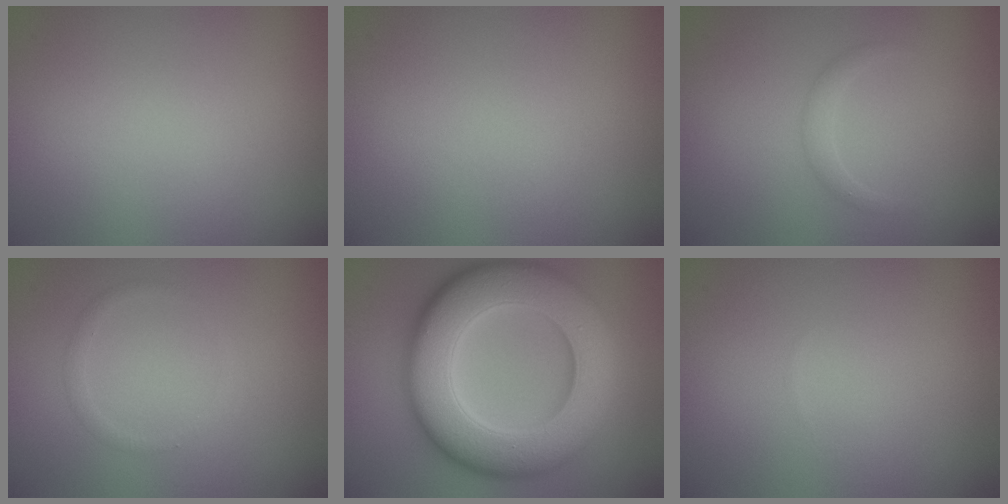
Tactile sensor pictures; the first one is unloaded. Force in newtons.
{"total": 0.0}
{"total": 1.1, "press": 1.1, "slide": 0.1}
{"total": 0.9, "press": 0.9, "slide": 0.1}
{"total": 13.9, "press": 13.9, "slide": 0.2}
{"total": 0.0}